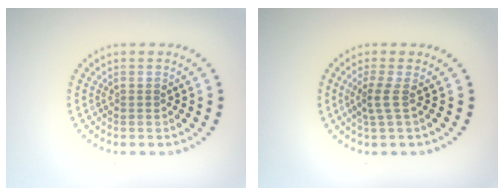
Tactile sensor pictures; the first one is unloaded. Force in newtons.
{"total": 1.9, "press": 1.3, "slide": 1.5}